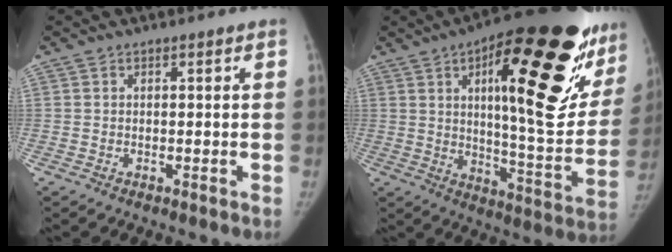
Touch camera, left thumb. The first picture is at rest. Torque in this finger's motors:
{"motor_torque": [2.49, 2.52, 1.47, -1.30, 0.21]}